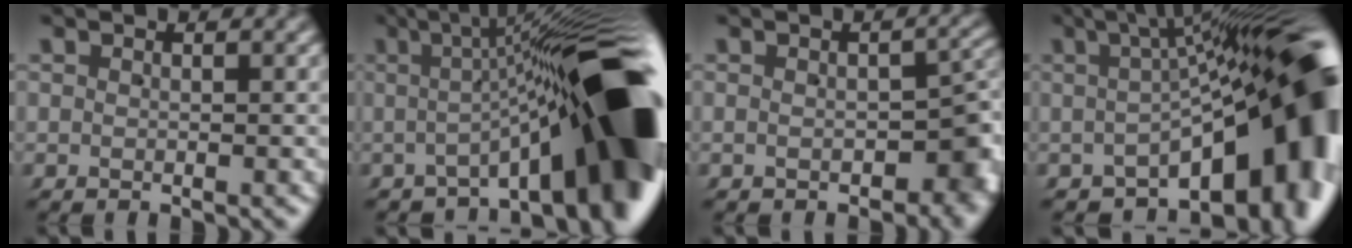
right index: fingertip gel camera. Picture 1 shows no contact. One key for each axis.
{"total": 15.6, "fx": -2.5, "fy": 5.0, "fz": 14.6, "tx": -0.170, "ty": 0.014, "tz": -0.044}
{"total": 4.2, "fx": -1.8, "fy": 2.3, "fz": 3.0, "tx": -0.021, "ty": -0.002, "tz": -0.026}
{"total": 18.8, "fx": -3.2, "fy": 8.4, "fz": 16.5, "tx": -0.181, "ty": -0.004, "tz": -0.045}